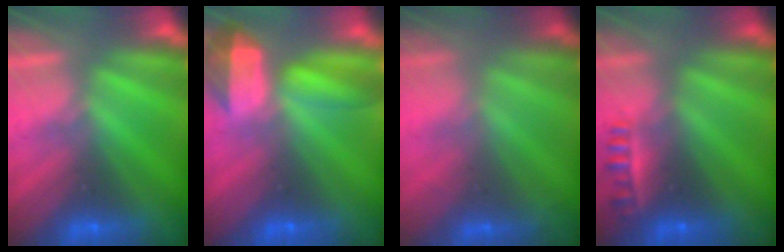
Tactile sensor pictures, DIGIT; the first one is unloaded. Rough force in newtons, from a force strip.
{"total": 7.6}
{"total": 1.5}
{"total": 2.3}